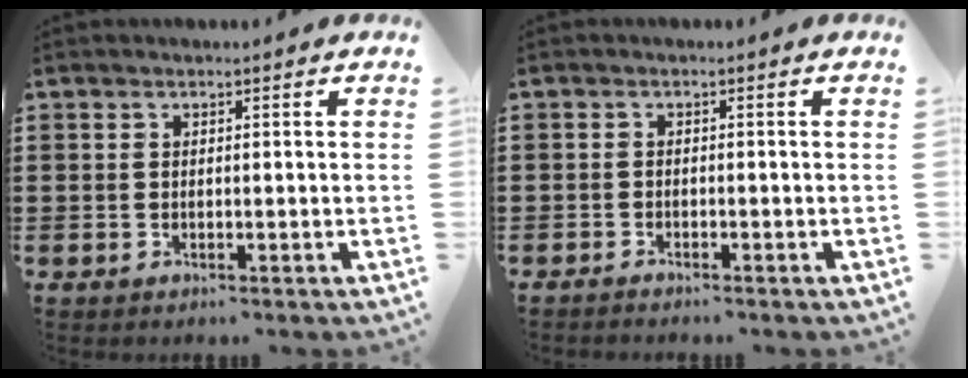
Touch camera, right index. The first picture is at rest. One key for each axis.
{"total": 1.0, "fx": -1.0, "fy": 0.0, "fz": -0.1, "tx": -0.001, "ty": 0.002, "tz": -0.020}